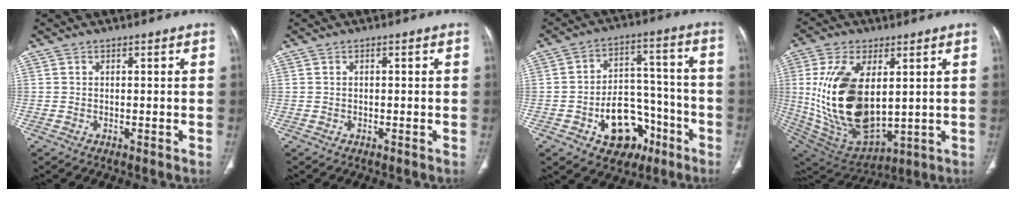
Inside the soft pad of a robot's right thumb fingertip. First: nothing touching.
{"total": 0.0}
{"total": 15.0, "force": [-6.8, 10.1, 8.7], "torque": [-0.083, 0.058, -0.090]}
{"total": 22.7, "force": [3.0, 12.4, 18.8], "torque": [-0.363, -0.026, 0.077]}